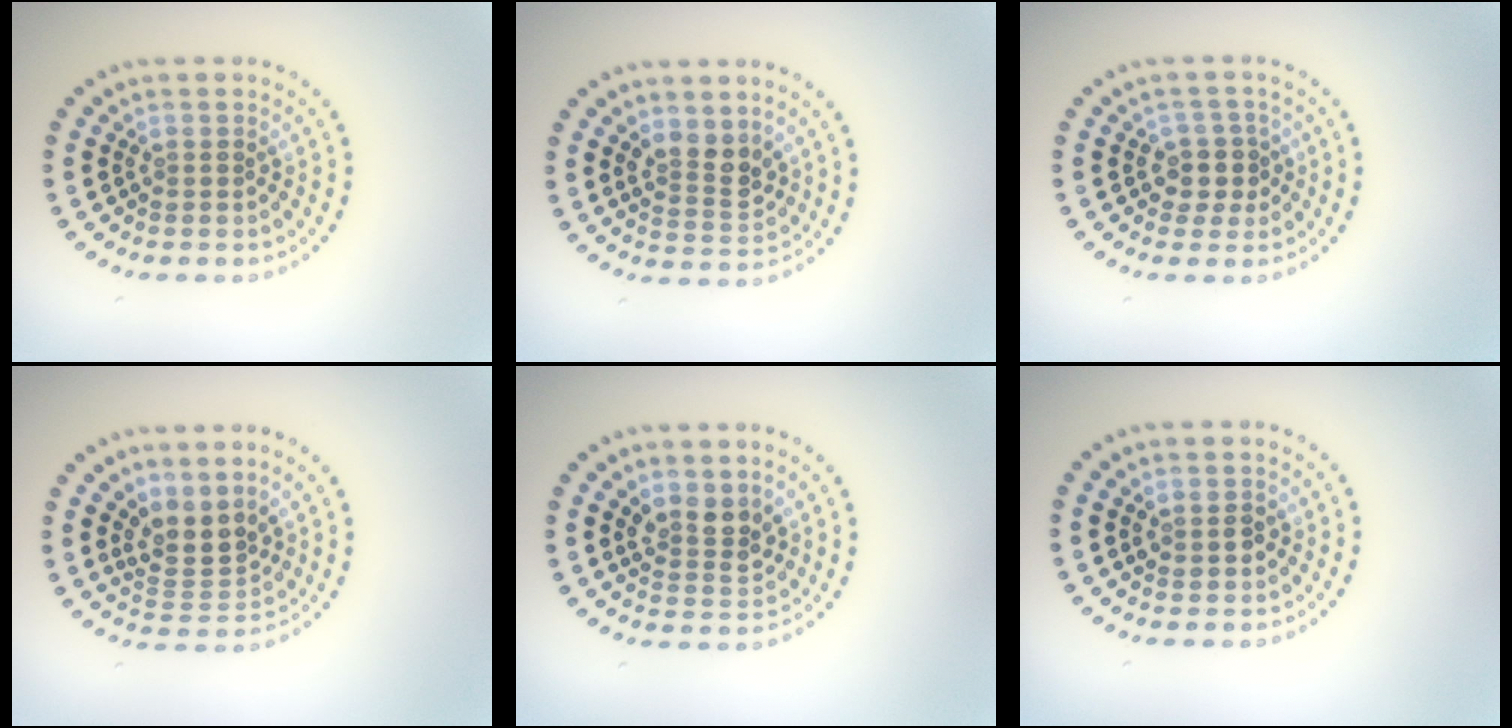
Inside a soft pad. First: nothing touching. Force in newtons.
{"total": 2.7, "press": 2.5, "slide": 1.1}
{"total": 2.4, "press": 2.0, "slide": 1.3}
{"total": 3.2, "press": 2.4, "slide": 2.0}
{"total": 2.6, "press": 2.4, "slide": 1.2}
{"total": 1.4, "press": 1.3, "slide": 0.3}